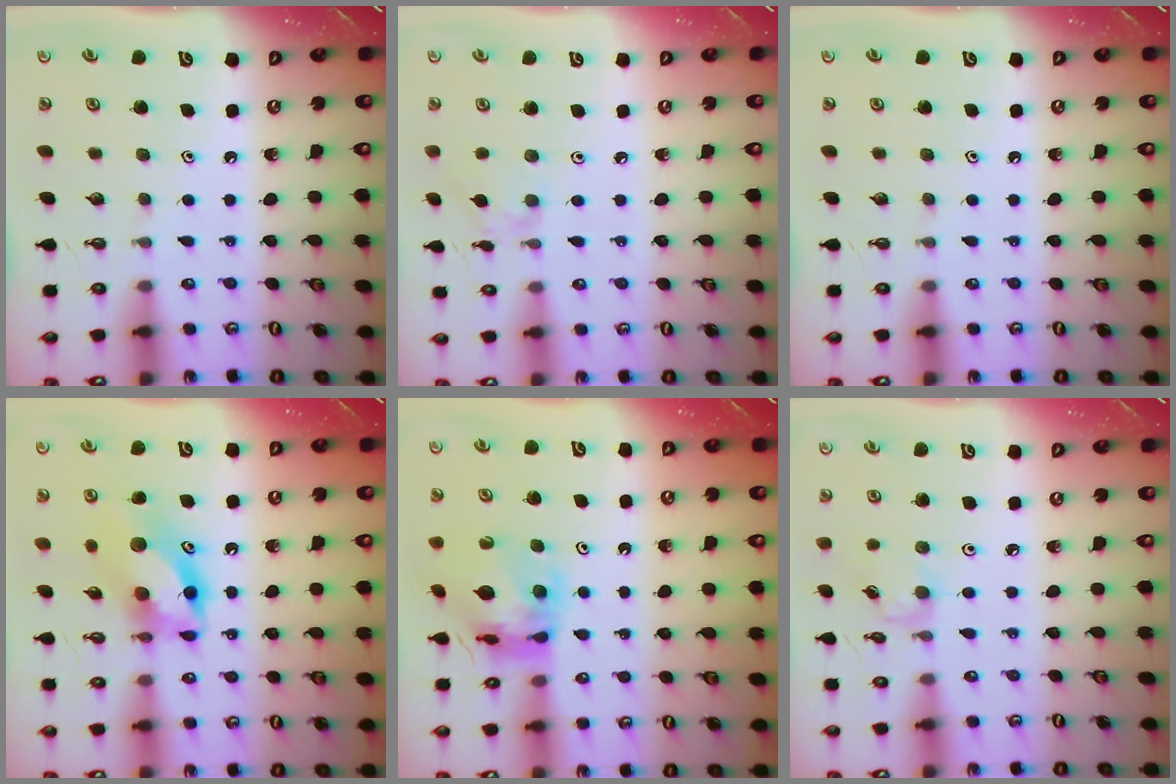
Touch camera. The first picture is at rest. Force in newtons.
{"total": 3.0, "press": 3.0, "slide": 0.3}
{"total": 0.0}
{"total": 13.1, "press": 13.0, "slide": 1.2}
{"total": 11.7, "press": 11.6, "slide": 1.3}
{"total": 2.7, "press": 2.7, "slide": 0.5}